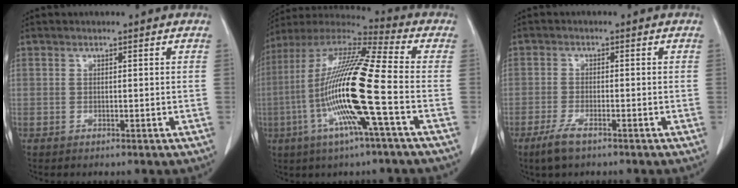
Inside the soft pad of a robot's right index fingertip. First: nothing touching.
{"total": 19.0, "force": [-4.2, -0.1, 18.6], "torque": [-0.371, -0.008, -0.094]}
{"total": 3.7, "force": [-2.5, 0.7, 2.6], "torque": [-0.061, -0.008, -0.046]}